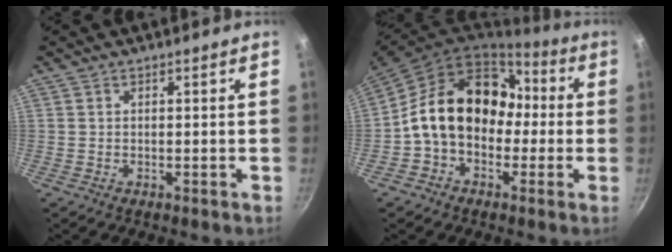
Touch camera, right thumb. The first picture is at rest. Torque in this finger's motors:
{"motor_torque": [2.55, 2.46, 0.86, -0.80, 0.47]}